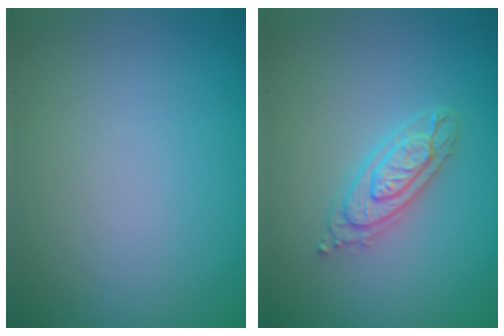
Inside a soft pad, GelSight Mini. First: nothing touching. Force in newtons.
{"total": 2.6, "press": 2.5, "slide": 0.5}